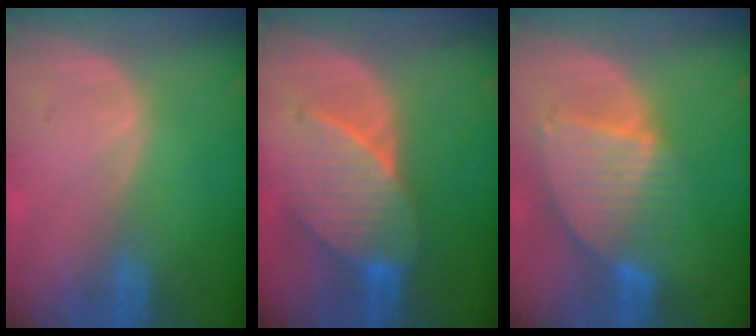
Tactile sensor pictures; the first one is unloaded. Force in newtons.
{"total": 7.6, "press": 7.6, "slide": 0.1}
{"total": 8.6, "press": 7.5, "slide": 4.1}